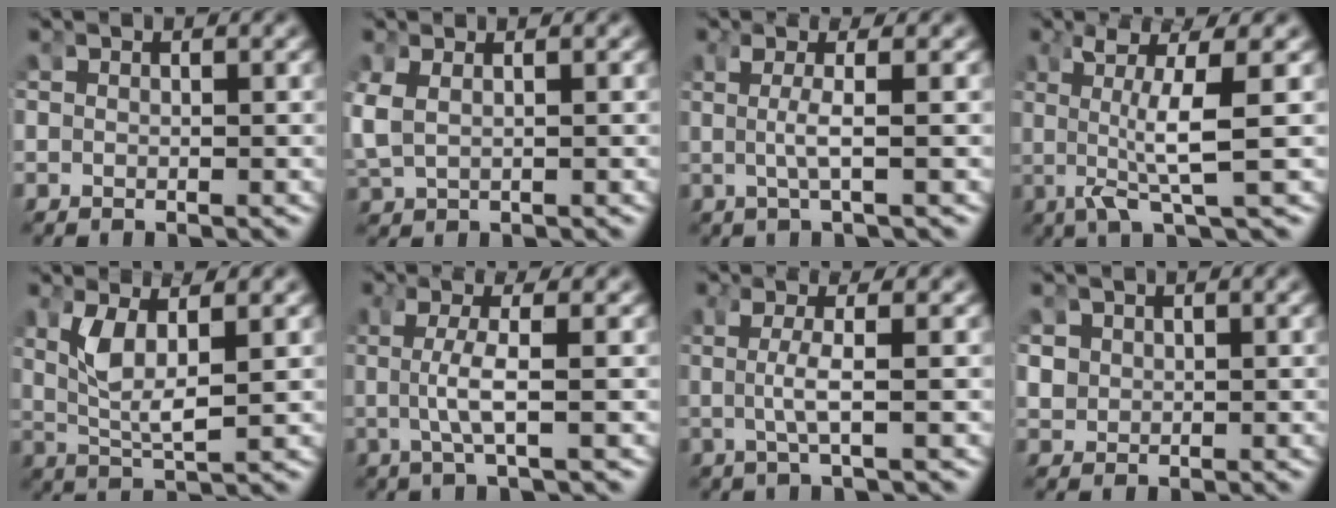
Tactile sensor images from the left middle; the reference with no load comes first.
{"total": 2.7, "force": [0.5, 2.1, 1.7], "torque": [-0.057, -0.007, 0.020]}
{"total": 2.4, "force": [0.0, -0.6, 2.3], "torque": [-0.052, -0.006, 0.007]}
{"total": 5.5, "force": [0.9, 0.0, 5.4], "torque": [-0.097, -0.001, 0.018]}
{"total": 4.0, "force": [0.9, 1.5, 3.6], "torque": [-0.090, -0.012, 0.026]}
{"total": 3.2, "force": [-0.2, -0.4, 3.2], "torque": [-0.072, -0.005, 0.003]}
{"total": 2.6, "force": [0.0, -0.5, 2.6], "torque": [-0.058, -0.005, 0.006]}
{"total": 2.6, "force": [0.4, 2.4, 0.9], "torque": [-0.038, -0.006, 0.016]}